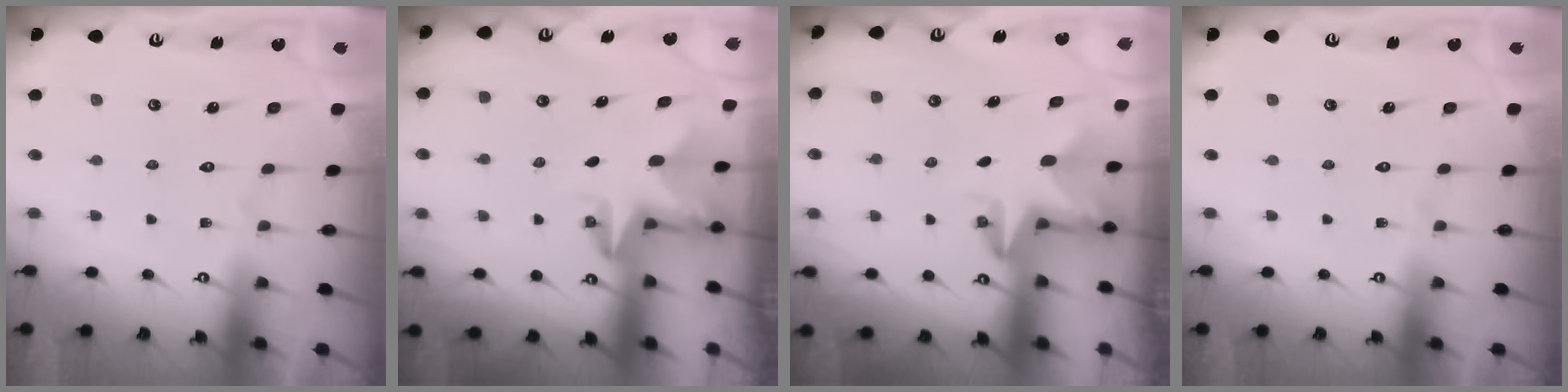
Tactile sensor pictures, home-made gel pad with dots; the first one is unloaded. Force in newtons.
{"total": 2.8, "press": 2.8, "slide": 0.2}
{"total": 2.9, "press": 2.9, "slide": 0.2}
{"total": 0.0}